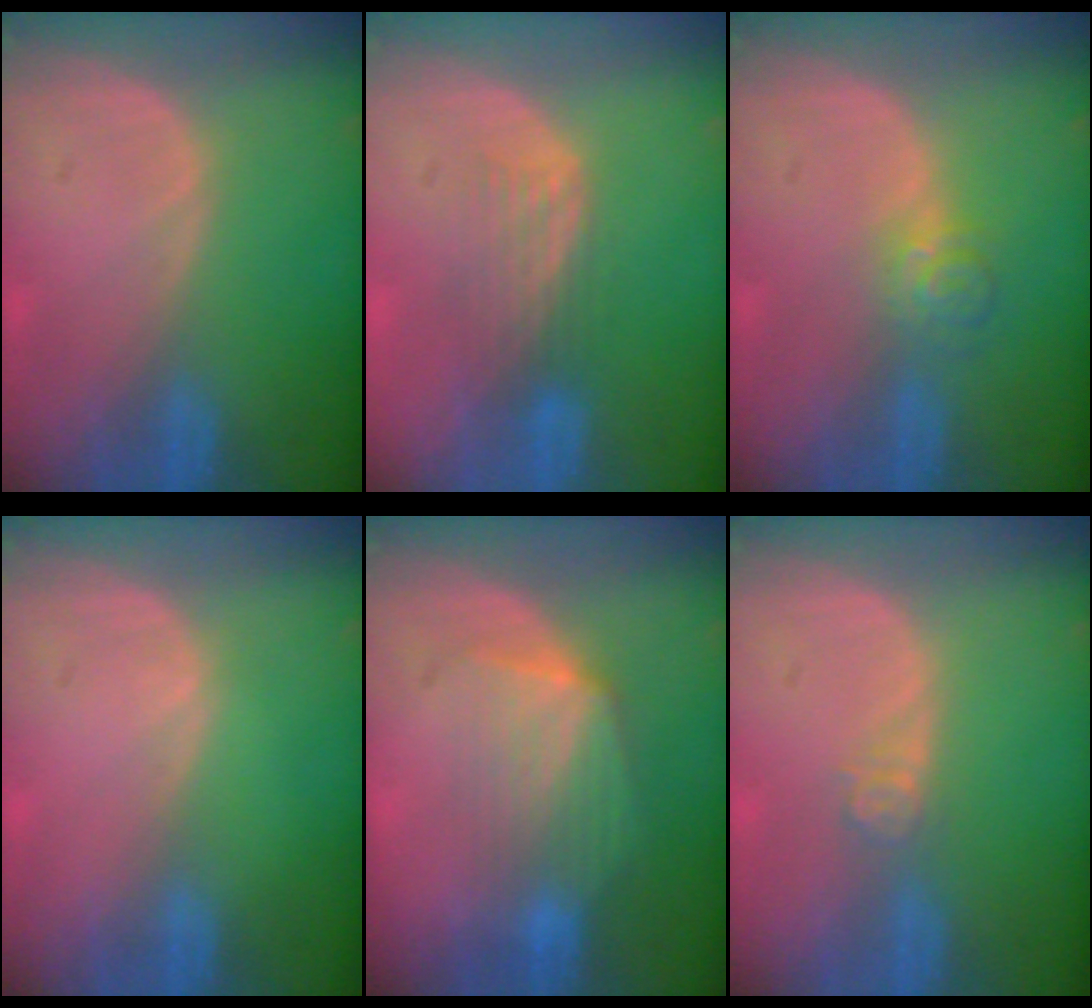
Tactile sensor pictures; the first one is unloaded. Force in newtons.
{"total": 4.4, "press": 3.7, "slide": 2.4}
{"total": 3.6, "press": 3.4, "slide": 1.2}
{"total": 0.0}
{"total": 7.3, "press": 6.9, "slide": 2.6}
{"total": 2.4, "press": 2.0, "slide": 1.3}